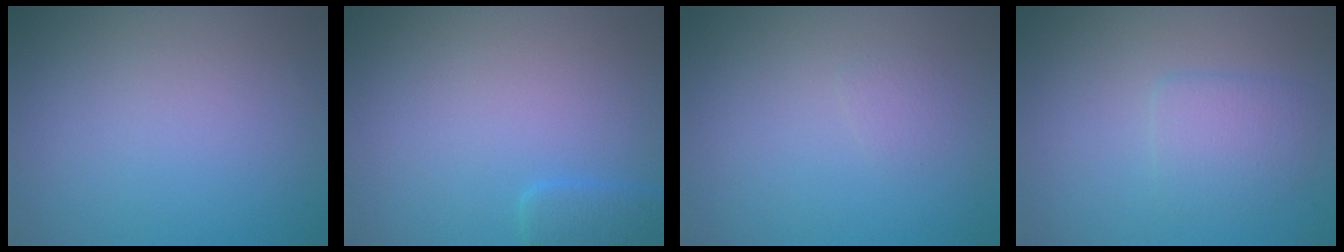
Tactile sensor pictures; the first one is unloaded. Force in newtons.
{"total": 1.6, "press": 1.6, "slide": 0.1}
{"total": 0.7, "press": 0.7, "slide": 0.0}
{"total": 2.1, "press": 2.1, "slide": 0.0}